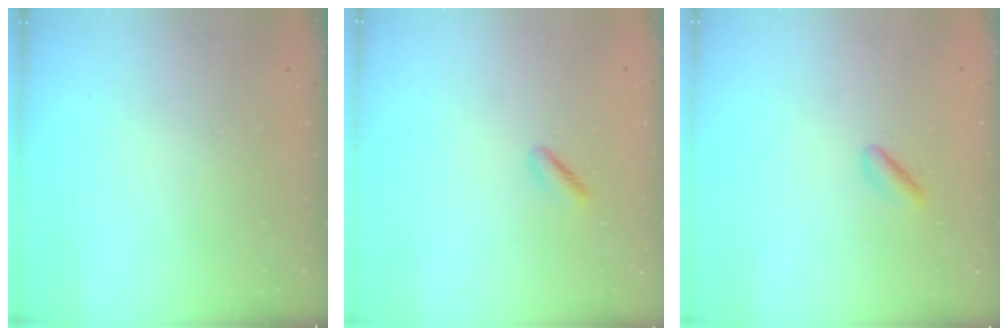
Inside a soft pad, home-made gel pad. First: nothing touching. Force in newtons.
{"total": 1.6, "press": 1.2, "slide": 1.1}
{"total": 2.7, "press": 2.5, "slide": 1.2}